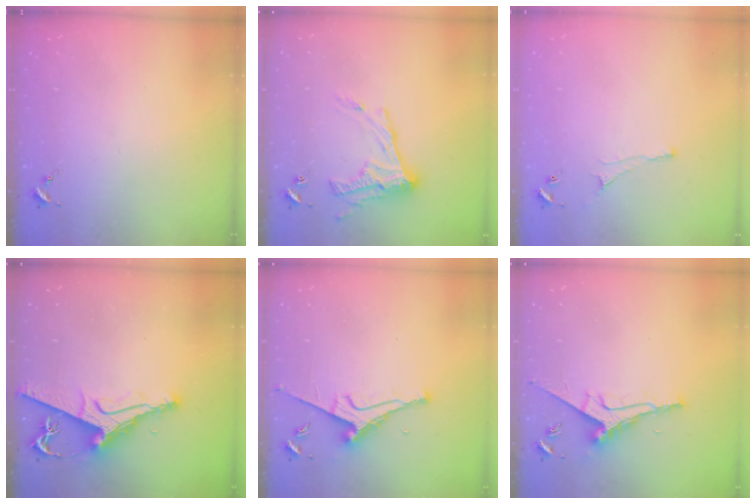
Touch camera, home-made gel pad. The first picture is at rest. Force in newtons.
{"total": 15.1, "press": 15.0, "slide": 0.7}
{"total": 3.4, "press": 3.3, "slide": 0.7}
{"total": 11.0, "press": 10.9, "slide": 1.2}
{"total": 9.1, "press": 9.0, "slide": 1.2}
{"total": 9.5, "press": 9.4, "slide": 0.9}